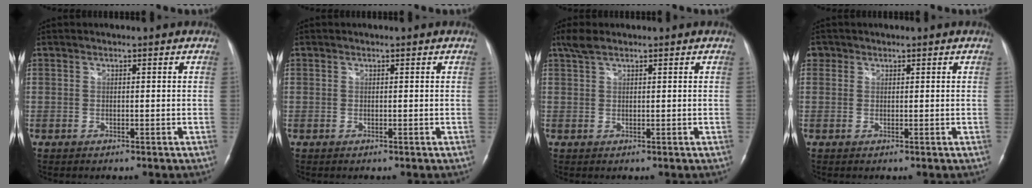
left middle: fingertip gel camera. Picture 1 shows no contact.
{"total": 0.0}
{"total": 2.4, "force": [1.9, 0.6, 1.4], "torque": [-0.034, 0.014, 0.041]}
{"total": 1.4, "force": [0.7, 1.2, 0.2], "torque": [0.009, 0.002, 0.009]}